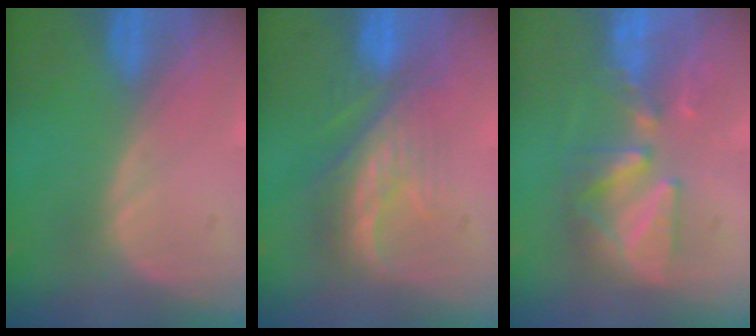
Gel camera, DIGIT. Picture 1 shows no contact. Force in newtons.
{"total": 7.9, "press": 7.1, "slide": 3.5}
{"total": 7.6, "press": 7.5, "slide": 1.5}